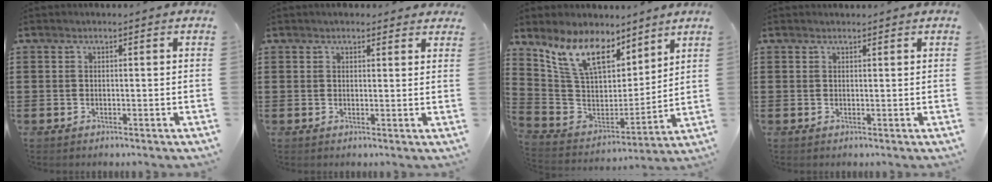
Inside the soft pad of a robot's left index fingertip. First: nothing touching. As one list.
[{"total": 1.7, "force": [1.6, 0.5, 0.4], "torque": [-0.010, 0.006, 0.030]}, {"total": 11.3, "force": [8.6, 4.7, 5.7], "torque": [-0.159, -0.040, 0.158]}, {"total": 0.6, "force": [0.6, 0.1, 0.1], "torque": [-0.004, 0.000, 0.012]}]